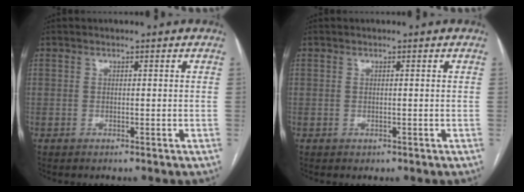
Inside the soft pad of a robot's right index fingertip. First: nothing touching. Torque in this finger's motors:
{"motor_torque": [-0.10, 0.05, -0.20, -0.05]}